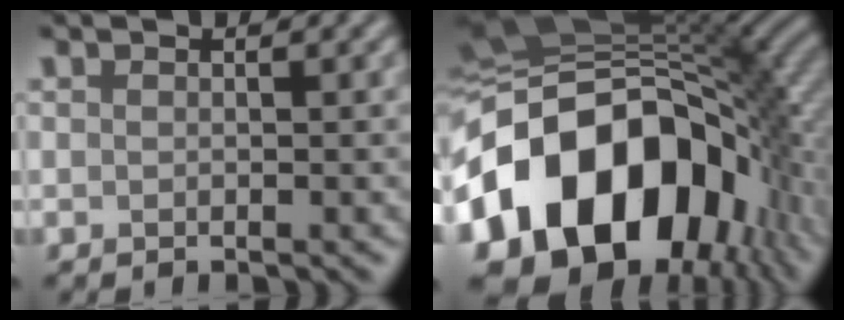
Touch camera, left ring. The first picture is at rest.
{"total": 19.3, "force": [-4.8, 13.1, 13.3], "torque": [-0.258, -0.006, -0.087]}